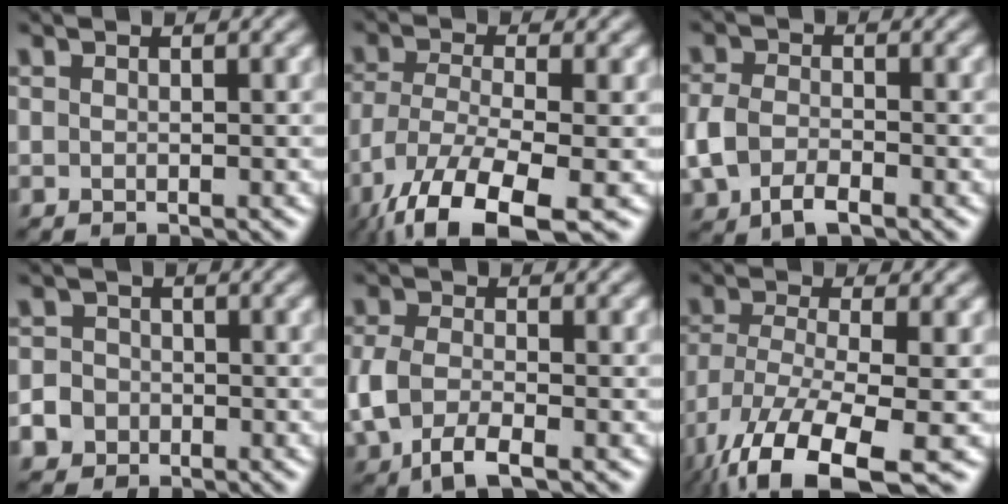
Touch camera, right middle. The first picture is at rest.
{"total": 10.2, "force": [-5.9, 3.4, 7.5], "torque": [-0.161, -0.029, -0.112]}
{"total": 4.1, "force": [-1.6, 2.6, 2.7], "torque": [-0.062, -0.003, -0.034]}
{"total": 5.6, "force": [-2.9, 4.6, 1.4], "torque": [-0.022, -0.012, -0.066]}
{"total": 4.6, "force": [-1.6, 2.6, 3.5], "torque": [-0.081, -0.004, -0.033]}
{"total": 11.5, "force": [-6.9, 3.8, 8.4], "torque": [-0.182, -0.035, -0.121]}